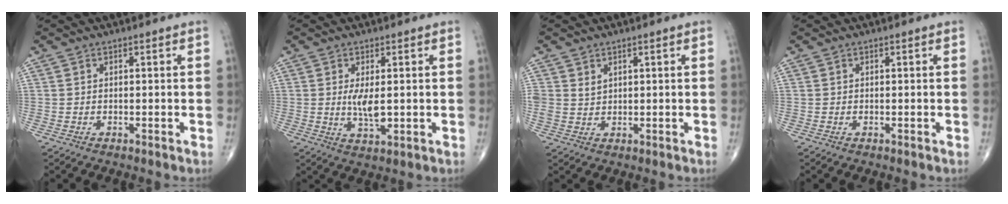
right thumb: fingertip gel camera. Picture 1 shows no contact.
{"total": 5.1, "force": [0.3, 1.9, 4.7], "torque": [-0.091, -0.014, 0.009]}
{"total": 2.3, "force": [1.2, 1.6, 0.9], "torque": [-0.008, -0.009, 0.029]}
{"total": 0.0}